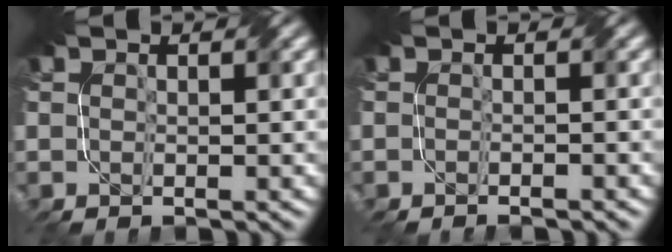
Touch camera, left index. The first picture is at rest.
{"total": 1.8, "force": [-1.5, 0.3, 0.9], "torque": [0.004, 0.003, -0.020]}